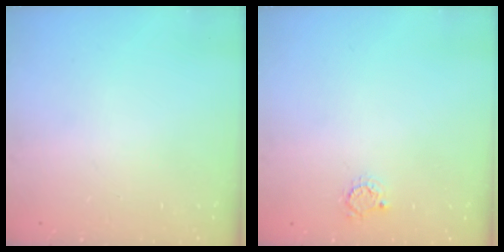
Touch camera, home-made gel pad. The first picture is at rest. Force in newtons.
{"total": 2.7, "press": 2.7, "slide": 0.4}